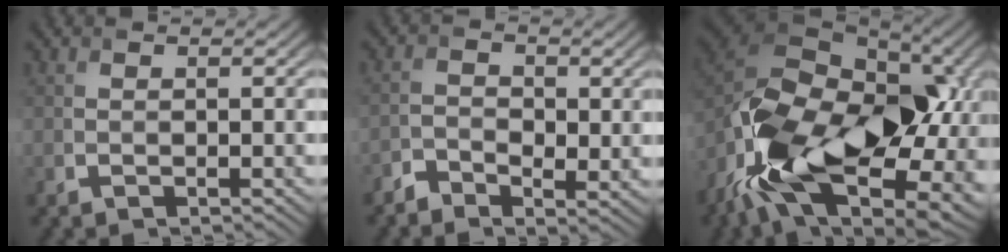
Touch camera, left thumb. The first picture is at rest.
{"total": 3.4, "force": [-1.8, 2.1, 1.9], "torque": [-0.040, -0.006, -0.035]}
{"total": 18.7, "force": [-5.6, 11.3, 13.9], "torque": [-0.302, -0.017, -0.100]}